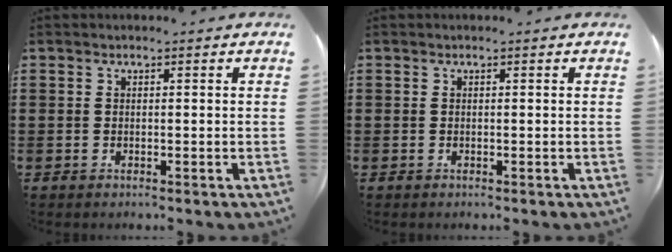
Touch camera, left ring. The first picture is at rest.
{"total": 0.0}